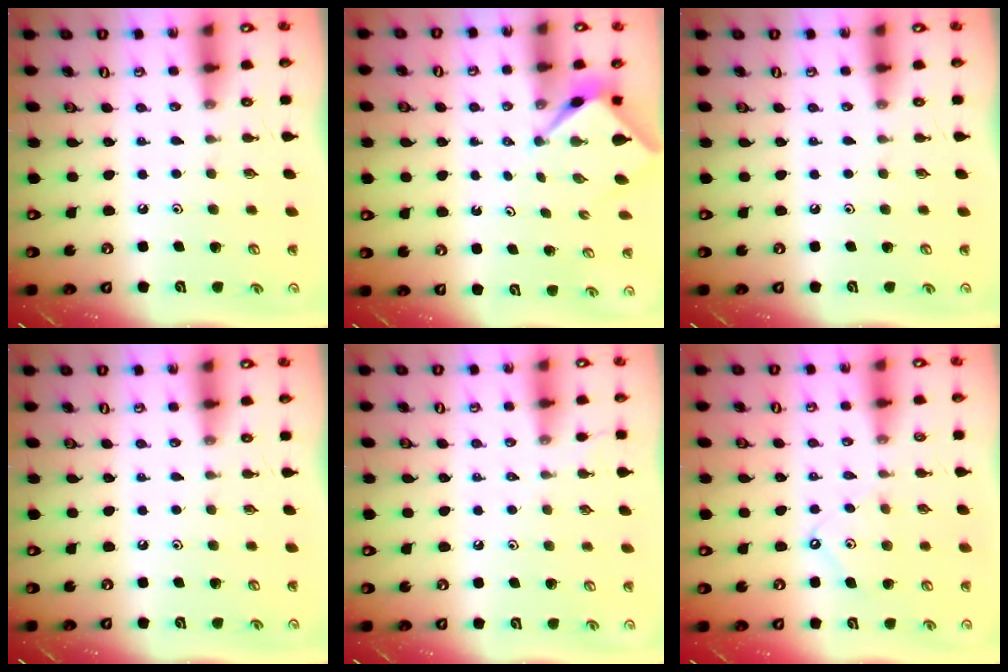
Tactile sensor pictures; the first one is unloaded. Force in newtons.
{"total": 2.5, "press": 2.4, "slide": 0.3}
{"total": 0.0}
{"total": 0.0}
{"total": 1.1, "press": 1.1, "slide": 0.3}
{"total": 6.8, "press": 6.8, "slide": 0.8}